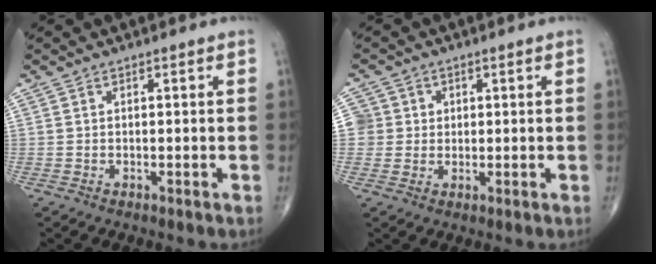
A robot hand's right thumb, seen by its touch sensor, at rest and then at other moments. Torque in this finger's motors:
{"motor_torque": [0.05, -0.46, 0.01, 0.19, 0.00]}